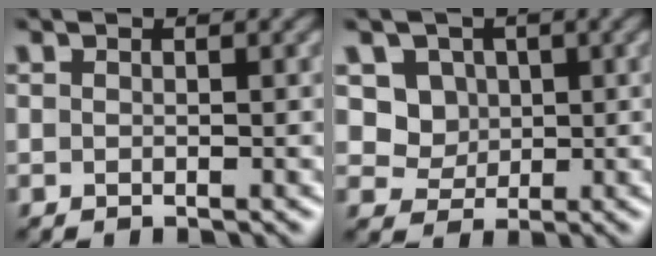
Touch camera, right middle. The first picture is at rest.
{"total": 2.8, "force": [1.0, 2.5, 0.7], "torque": [-0.023, -0.013, 0.042]}